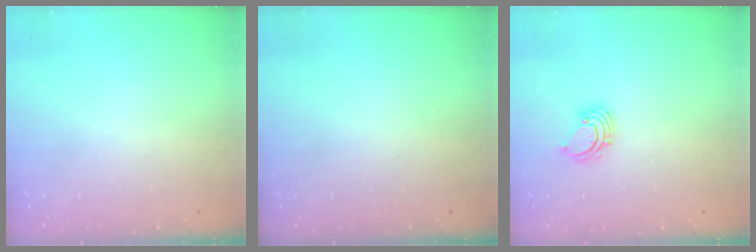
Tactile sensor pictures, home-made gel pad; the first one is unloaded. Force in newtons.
{"total": 0.0}
{"total": 2.6, "press": 2.6, "slide": 0.2}